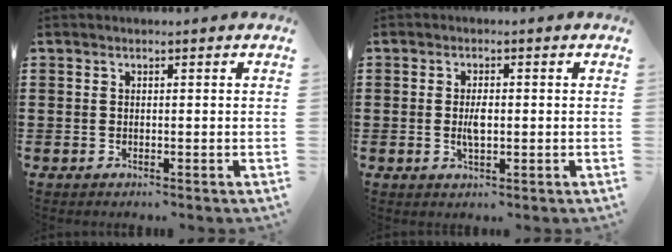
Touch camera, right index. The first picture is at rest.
{"total": 3.0, "force": [-0.1, 1.3, 2.7], "torque": [-0.058, 0.000, -0.006]}